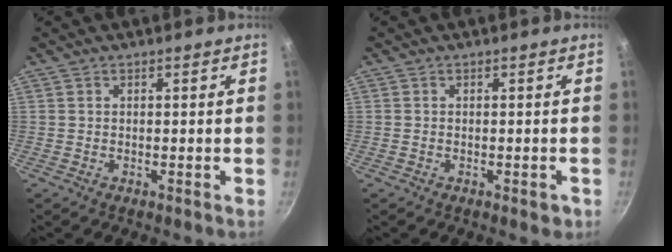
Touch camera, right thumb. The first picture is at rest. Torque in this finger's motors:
{"motor_torque": [0.35, -0.12, -0.26, 0.12, 0.04]}